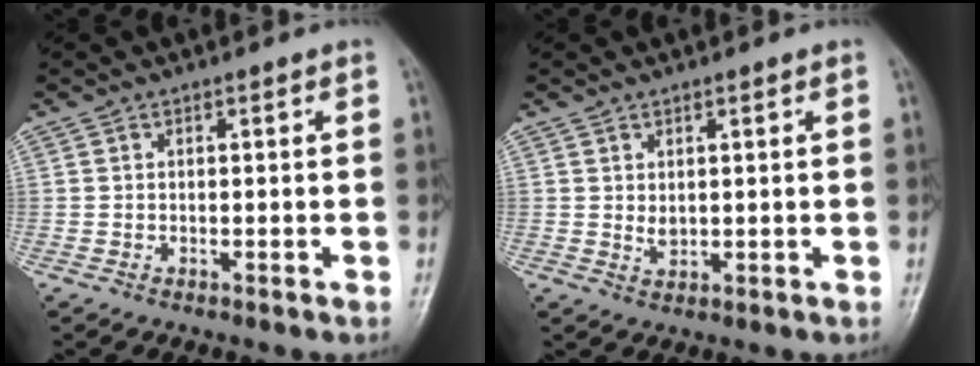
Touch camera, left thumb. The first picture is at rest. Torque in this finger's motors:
{"motor_torque": [0.09, 0.07, 0.32, -0.14, 0.00]}